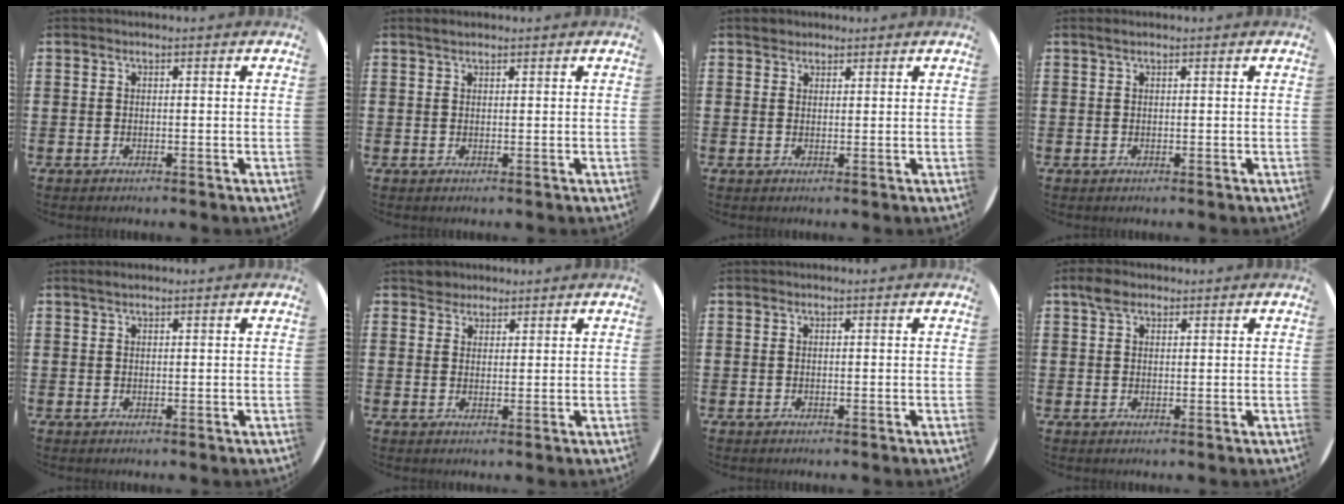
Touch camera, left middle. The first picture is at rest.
{"total": 1.0, "force": [0.9, 0.3, 0.2], "torque": [-0.005, 0.002, 0.017]}
{"total": 1.7, "force": [1.5, 0.8, -0.1], "torque": [0.006, 0.001, 0.030]}
{"total": 0.5, "force": [0.4, 0.0, 0.3], "torque": [-0.007, 0.001, 0.007]}
{"total": 0.9, "force": [0.8, 0.2, 0.3], "torque": [-0.007, 0.003, 0.014]}
{"total": 2.5, "force": [2.3, 1.1, -0.2], "torque": [0.005, 0.003, 0.045]}
{"total": 0.0}
{"total": 2.5, "force": [1.9, 1.3, 1.0], "torque": [-0.015, 0.004, 0.033]}